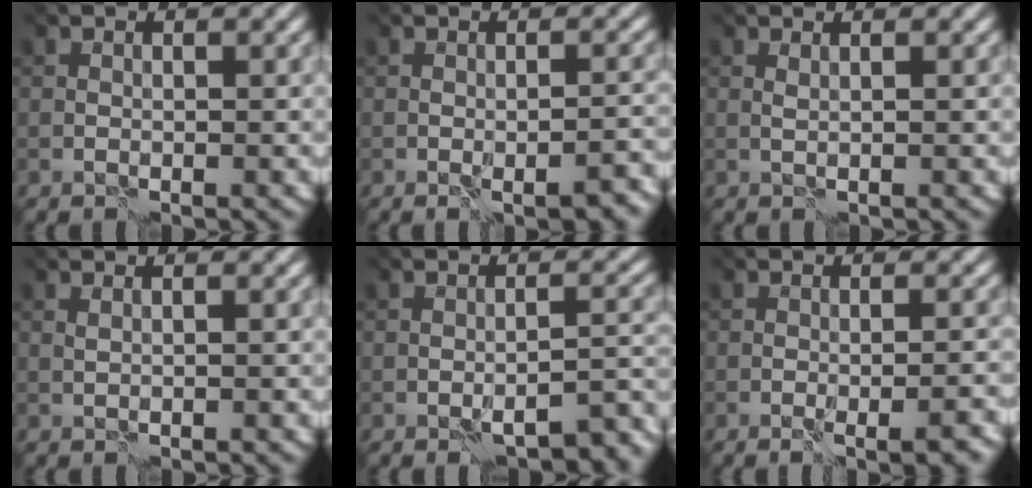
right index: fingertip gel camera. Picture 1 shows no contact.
{"total": 2.1, "force": [-1.7, -0.2, 1.1], "torque": [-0.008, 0.002, -0.012]}
{"total": 2.0, "force": [1.4, 0.6, 1.2], "torque": [-0.020, 0.012, 0.015]}
{"total": 2.1, "force": [1.6, 0.9, 1.1], "torque": [-0.022, 0.010, 0.027]}
{"total": 4.1, "force": [-3.7, 0.2, 1.9], "torque": [-0.013, 0.006, -0.034]}
{"total": 2.4, "force": [-1.0, 0.3, 2.1], "torque": [-0.007, 0.015, -0.022]}